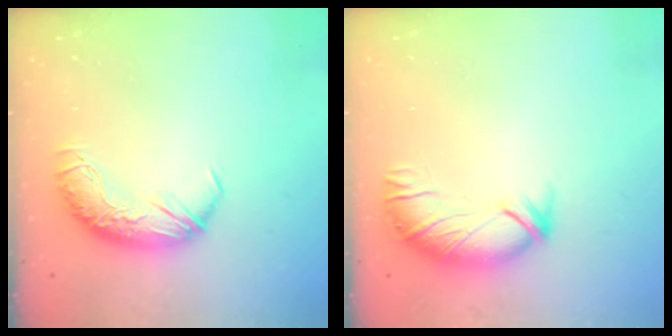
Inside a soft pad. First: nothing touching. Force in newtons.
{"total": 2.9, "press": 2.6, "slide": 1.4}